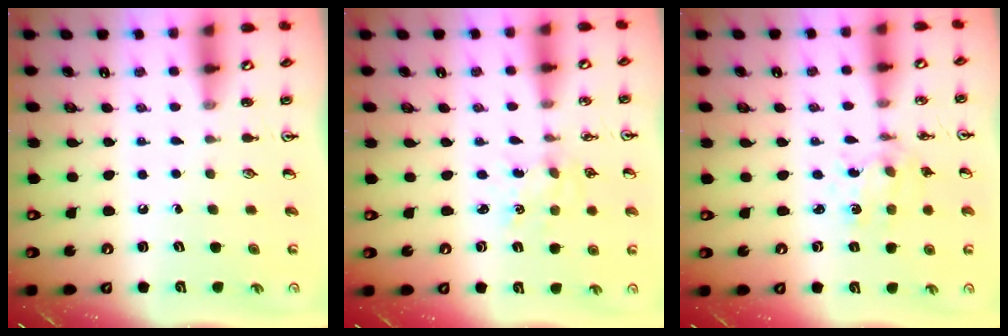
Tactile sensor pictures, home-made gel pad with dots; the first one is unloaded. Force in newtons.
{"total": 2.2, "press": 2.2, "slide": 0.3}
{"total": 2.7, "press": 2.7, "slide": 0.3}